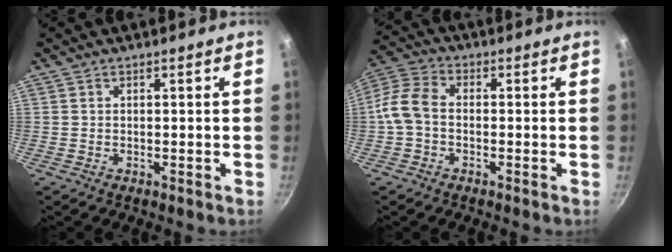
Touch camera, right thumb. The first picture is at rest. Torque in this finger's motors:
{"motor_torque": [0.07, 0.06, 0.91, -0.41, 0.13]}